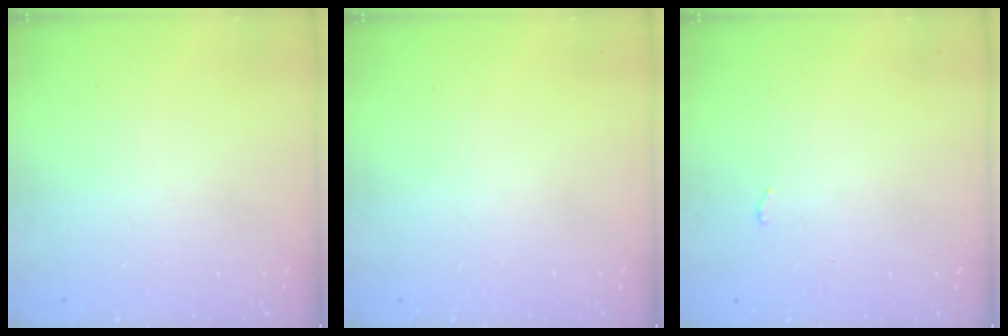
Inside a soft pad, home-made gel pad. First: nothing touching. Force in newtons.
{"total": 0.0}
{"total": 10.0, "press": 2.6, "slide": 9.7}